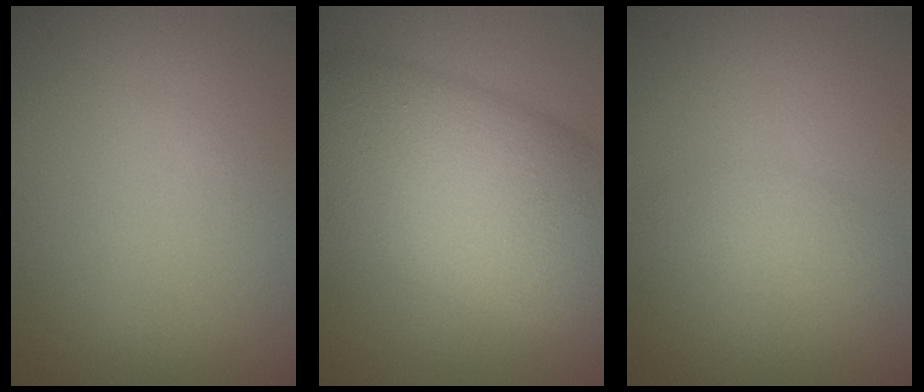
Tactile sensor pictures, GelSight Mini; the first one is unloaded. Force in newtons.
{"total": 12.5, "press": 12.5, "slide": 0.2}
{"total": 1.9, "press": 1.9, "slide": 0.1}